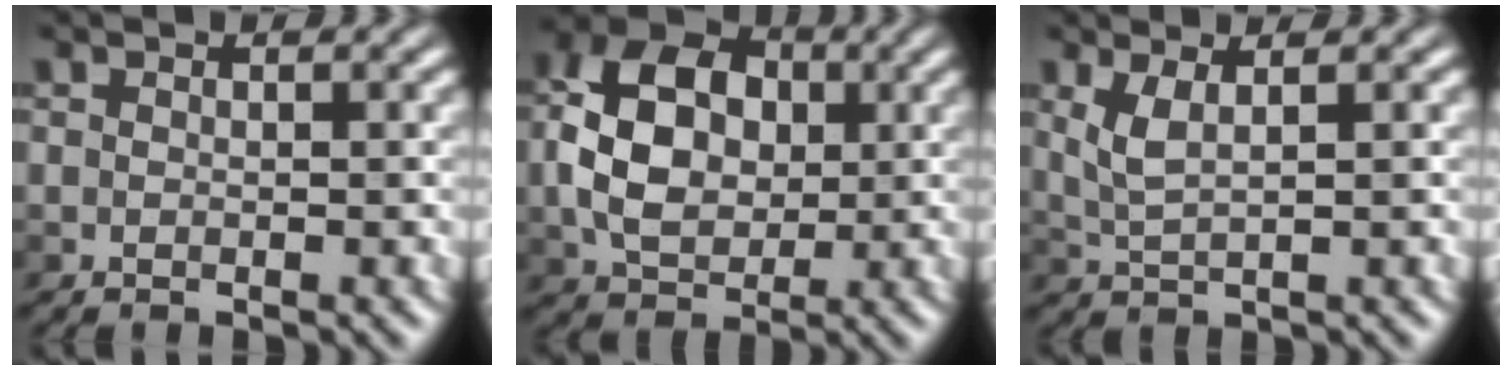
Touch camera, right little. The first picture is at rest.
{"total": 8.0, "force": [-0.4, 5.8, 5.6], "torque": [-0.109, 0.003, -0.011]}
{"total": 2.6, "force": [0.4, 0.8, 2.4], "torque": [-0.062, -0.002, 0.011]}